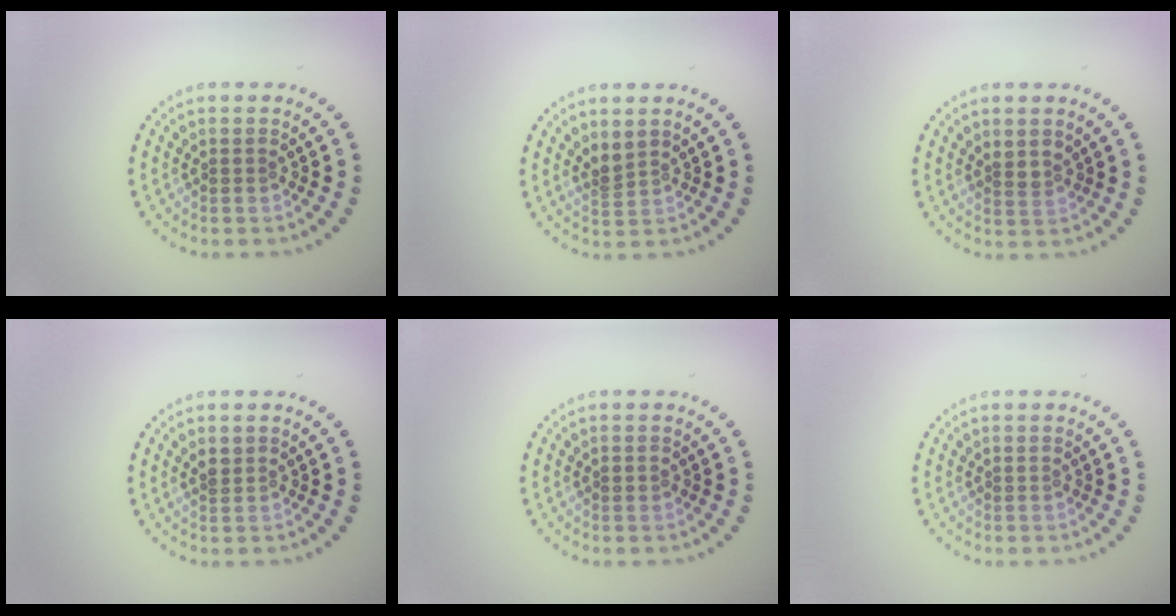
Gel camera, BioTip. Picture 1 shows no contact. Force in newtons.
{"total": 1.6, "press": 1.2, "slide": 1.2}
{"total": 1.6, "press": 1.3, "slide": 0.9}
{"total": 1.3, "press": 1.1, "slide": 0.6}
{"total": 0.6, "press": 0.6, "slide": 0.1}
{"total": 0.0}